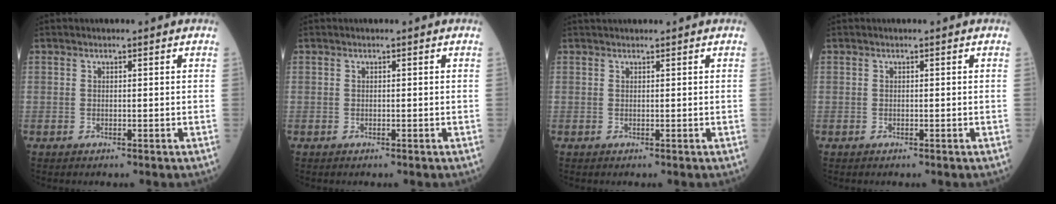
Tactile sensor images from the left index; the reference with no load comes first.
{"total": 0.0}
{"total": 1.9, "force": [1.8, 0.3, 0.6], "torque": [-0.006, 0.026, 0.028]}
{"total": 0.0}